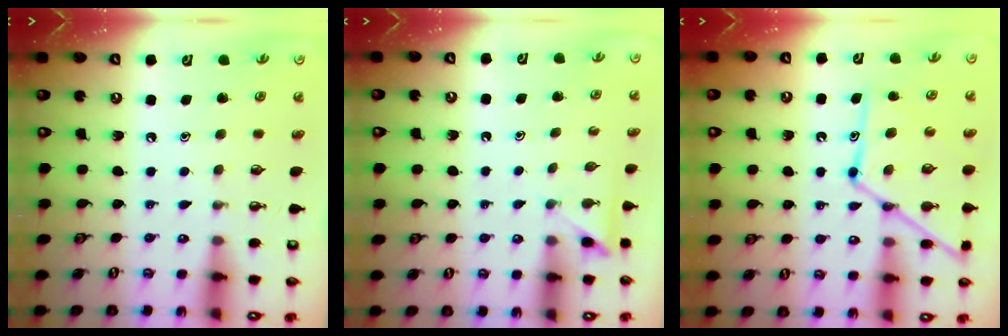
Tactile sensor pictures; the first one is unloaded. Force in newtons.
{"total": 2.7, "press": 2.7, "slide": 0.2}
{"total": 13.7, "press": 13.7, "slide": 1.0}